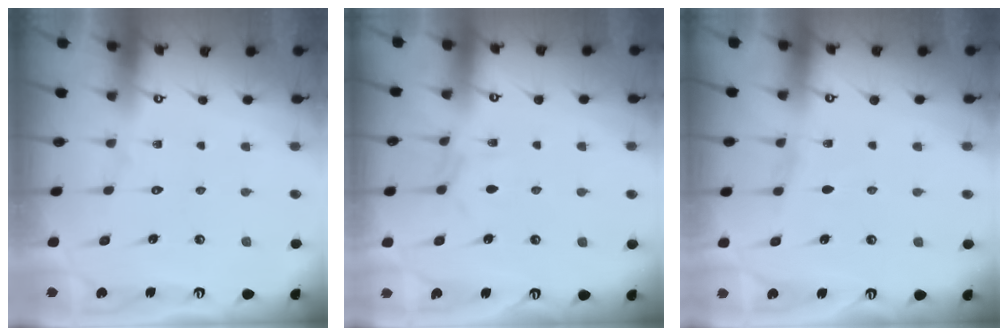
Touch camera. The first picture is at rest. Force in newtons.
{"total": 3.4, "press": 3.4, "slide": 0.3}
{"total": 1.9, "press": 1.9, "slide": 0.3}